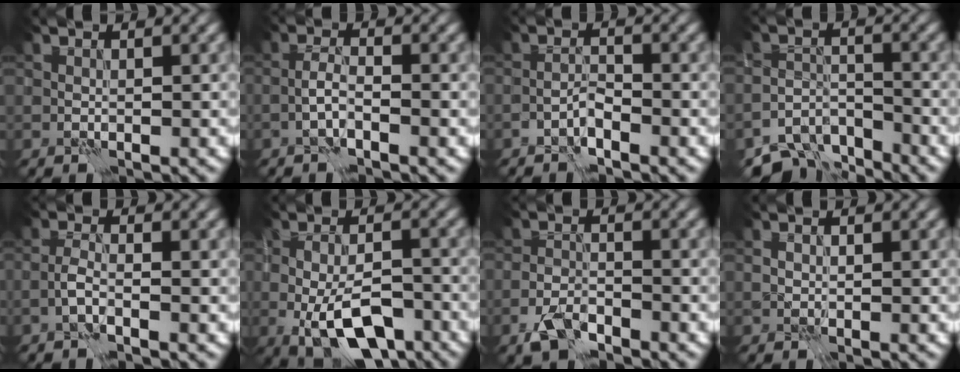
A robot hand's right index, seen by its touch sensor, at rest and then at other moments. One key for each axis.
{"total": 1.7, "fx": -0.9, "fy": 0.1, "fz": 1.4, "tx": -0.029, "ty": 0.007, "tz": -0.020}
{"total": 1.3, "fx": -1.1, "fy": -0.1, "fz": 0.6, "tx": -0.013, "ty": 0.008, "tz": -0.023}
{"total": 5.9, "fx": -5.3, "fy": 2.0, "fz": 1.7, "tx": -0.025, "ty": -0.013, "tz": -0.099}
{"total": 1.4, "fx": -0.7, "fy": 0.0, "fz": 1.1, "tx": -0.027, "ty": 0.004, "tz": -0.018}
{"total": 7.7, "fx": -3.5, "fy": 3.2, "fz": 6.0, "tx": -0.110, "ty": -0.010, "tz": -0.054}
{"total": 2.8, "fx": -2.2, "fy": 0.9, "fz": 1.6, "tx": -0.033, "ty": 0.001, "tz": -0.048}
{"total": 0.6, "fx": 0.4, "fy": -0.3, "fz": -0.2, "tx": 0.000, "ty": -0.001, "tz": 0.011}